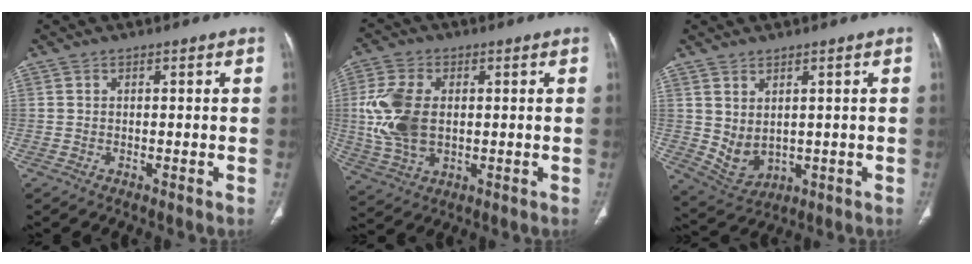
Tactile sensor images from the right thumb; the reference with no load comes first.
{"total": 11.8, "force": [0.9, 7.3, 9.2], "torque": [-0.200, 0.000, 0.025]}
{"total": 5.8, "force": [0.9, 3.9, 4.2], "torque": [-0.064, -0.010, 0.043]}